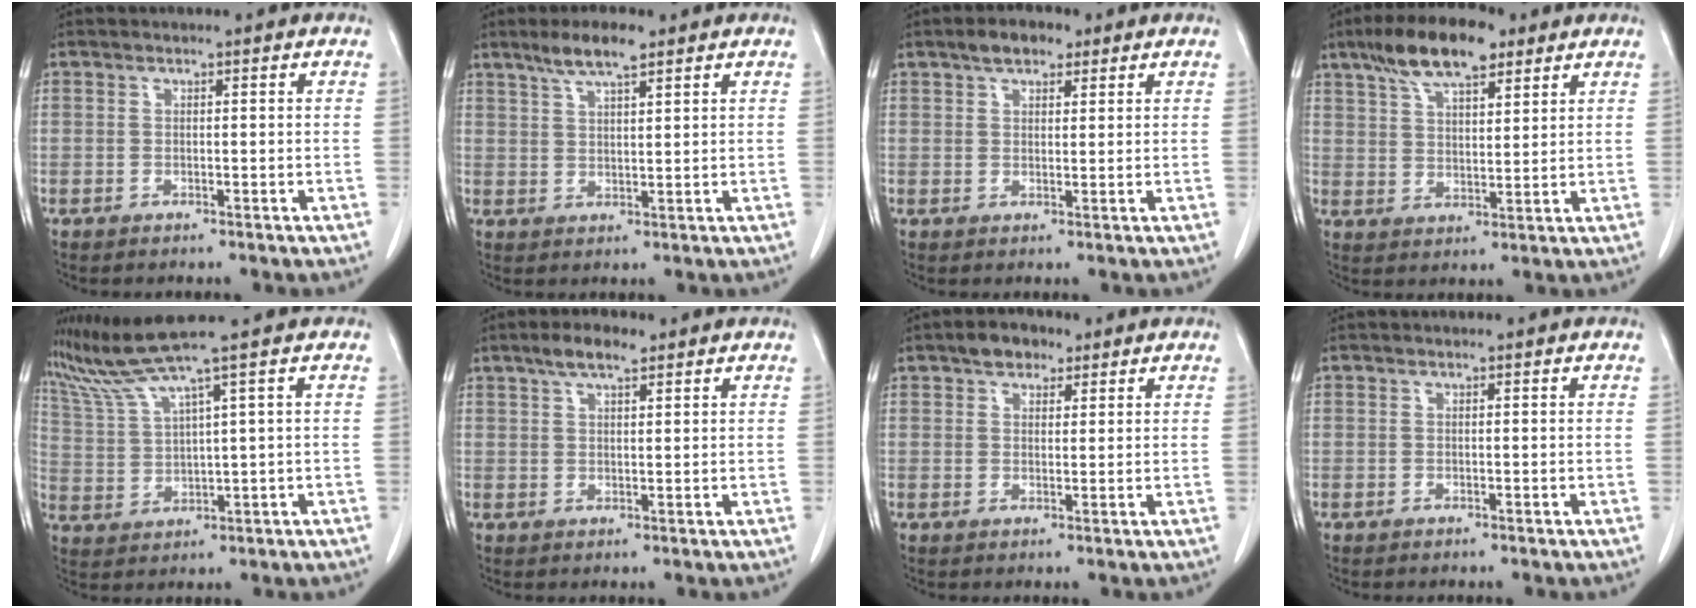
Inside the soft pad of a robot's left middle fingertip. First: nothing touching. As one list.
[{"total": 5.5, "force": [3.9, 0.9, 3.7], "torque": [-0.076, 0.006, 0.072]}, {"total": 4.0, "force": [2.6, 2.0, 2.2], "torque": [-0.039, 0.012, 0.044]}, {"total": 10.7, "force": [7.2, 3.6, 7.1], "torque": [-0.128, 0.016, 0.126]}, {"total": 5.9, "force": [4.8, -2.5, 2.4], "torque": [-0.062, -0.002, 0.107]}, {"total": 4.4, "force": [3.1, 1.3, 2.9], "torque": [-0.059, 0.011, 0.054]}, {"total": 3.9, "force": [2.5, 2.3, 1.9], "torque": [-0.032, 0.012, 0.042]}, {"total": 0.0}]